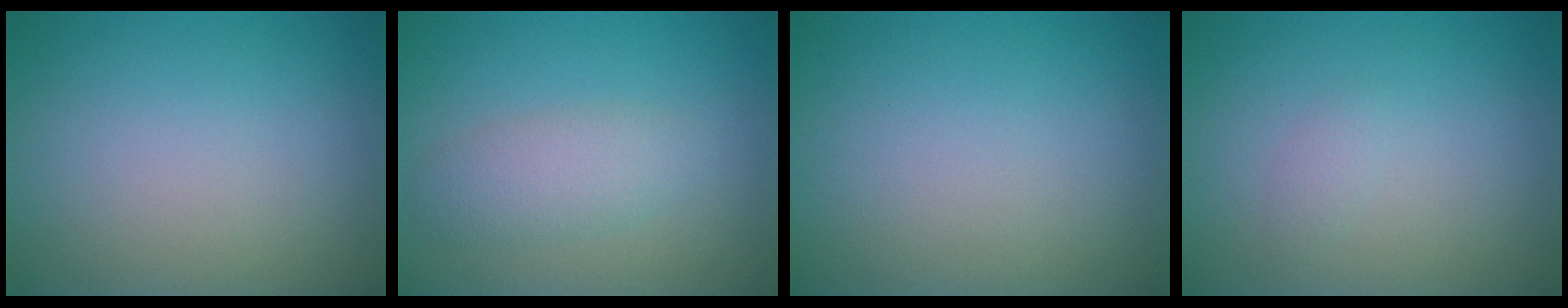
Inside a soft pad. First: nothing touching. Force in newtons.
{"total": 2.6, "press": 2.6, "slide": 0.1}
{"total": 0.0}
{"total": 0.7, "press": 0.7, "slide": 0.0}